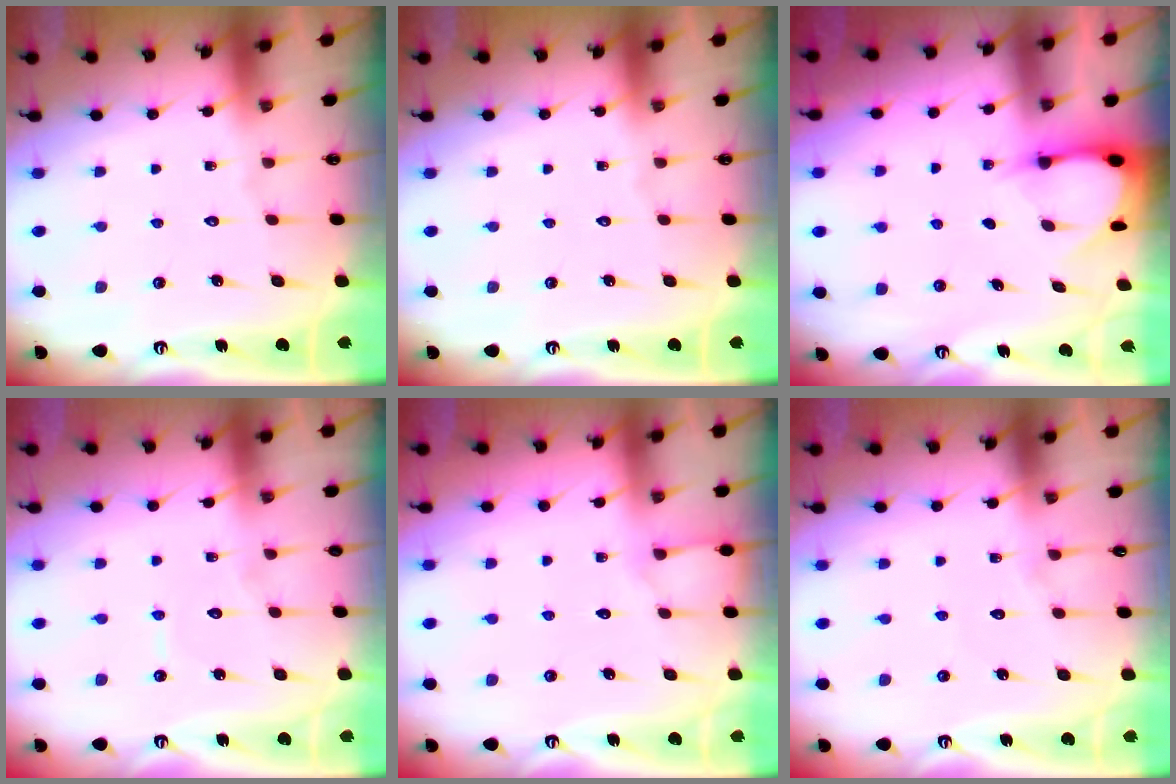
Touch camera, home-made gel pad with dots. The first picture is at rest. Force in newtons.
{"total": 0.0}
{"total": 3.2, "press": 3.2, "slide": 0.3}
{"total": 3.7, "press": 3.7, "slide": 0.3}
{"total": 5.1, "press": 5.1, "slide": 0.7}
{"total": 5.5, "press": 5.5, "slide": 0.4}